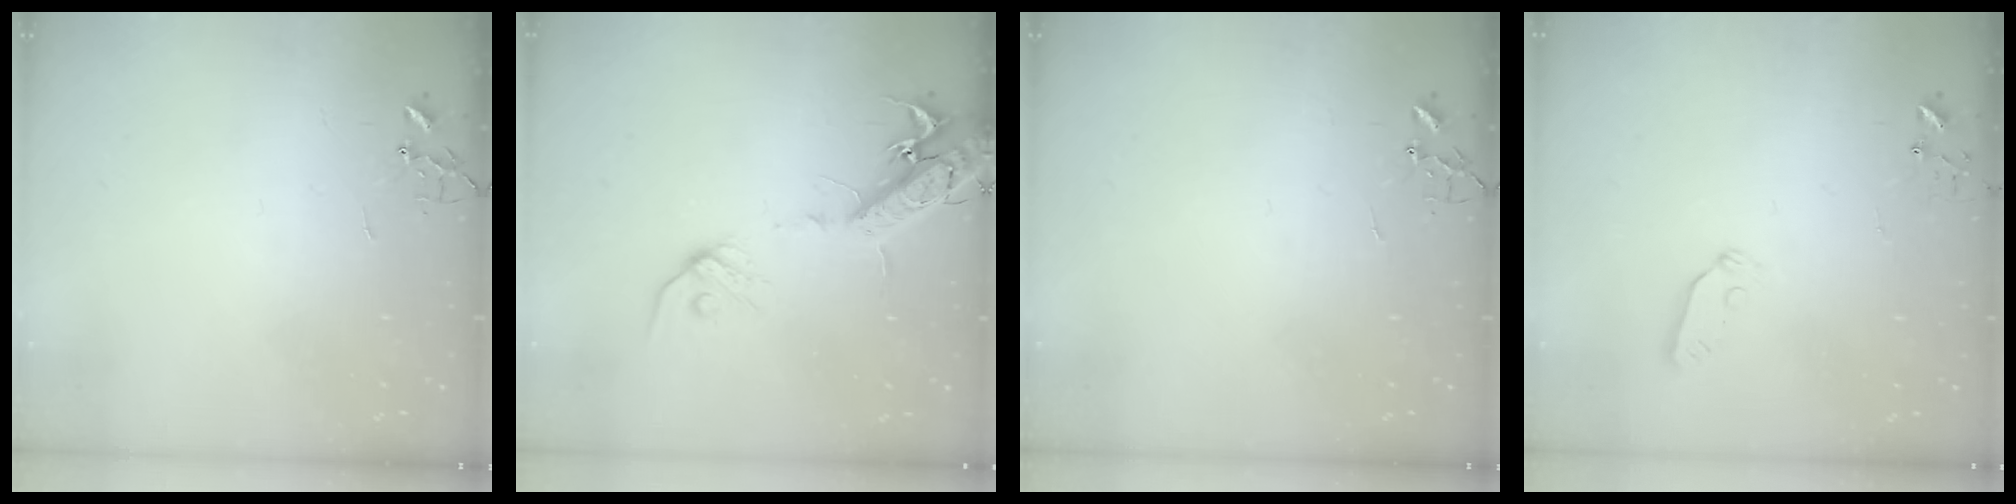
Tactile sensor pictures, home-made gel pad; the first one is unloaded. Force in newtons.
{"total": 17.2, "press": 16.9, "slide": 3.1}
{"total": 0.0}
{"total": 3.9, "press": 3.8, "slide": 0.6}